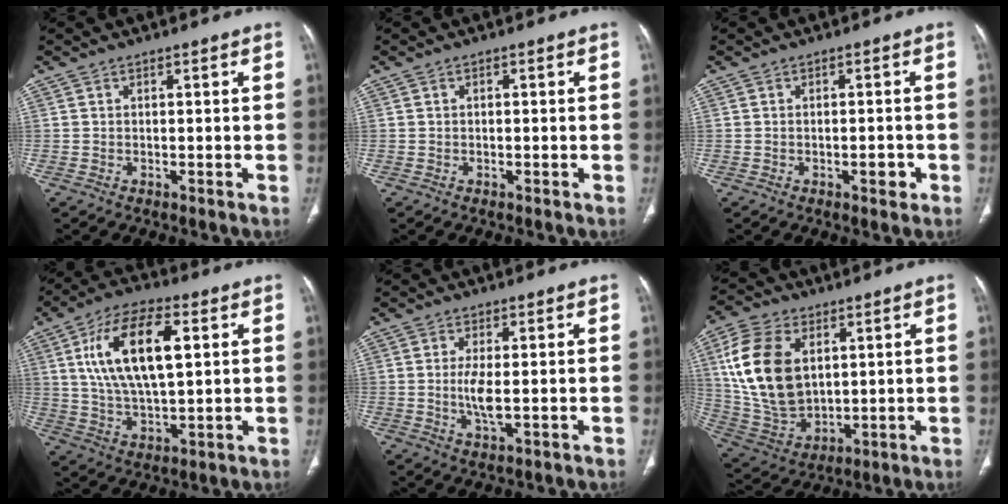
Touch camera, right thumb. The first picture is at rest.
{"total": 0.0}
{"total": 2.2, "force": [-0.9, 0.9, 1.8], "torque": [-0.018, 0.002, -0.009]}
{"total": 16.6, "force": [4.4, 7.2, 14.3], "torque": [-0.263, 0.001, 0.081]}
{"total": 4.3, "force": [-0.2, 1.3, 4.2], "torque": [-0.096, -0.010, -0.004]}
{"total": 18.1, "force": [4.7, 11.5, 13.1], "torque": [-0.248, -0.015, 0.103]}